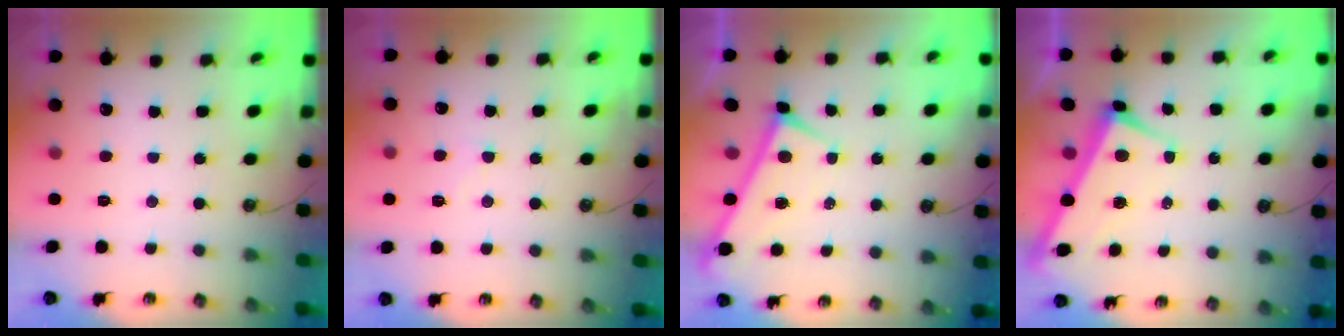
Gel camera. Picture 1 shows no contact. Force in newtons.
{"total": 3.7, "press": 3.6, "slide": 0.5}
{"total": 0.0}
{"total": 2.5, "press": 2.4, "slide": 0.9}